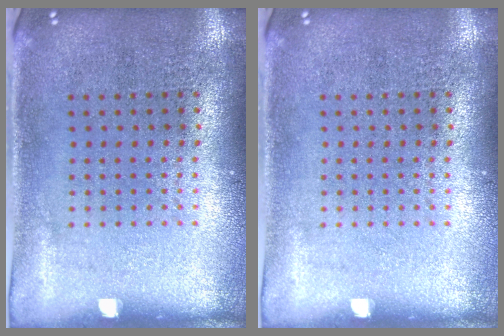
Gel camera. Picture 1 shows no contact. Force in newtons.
{"total": 0.0}